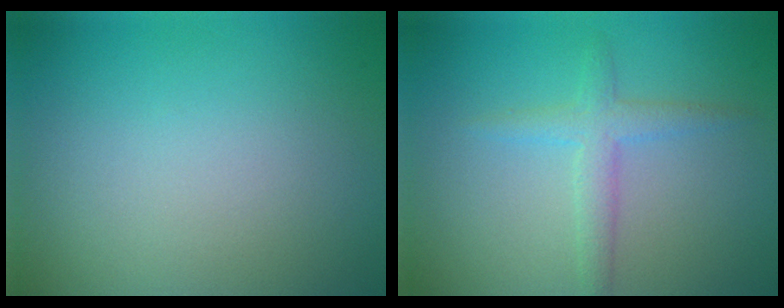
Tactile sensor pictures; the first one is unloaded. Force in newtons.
{"total": 2.3, "press": 2.3, "slide": 0.2}